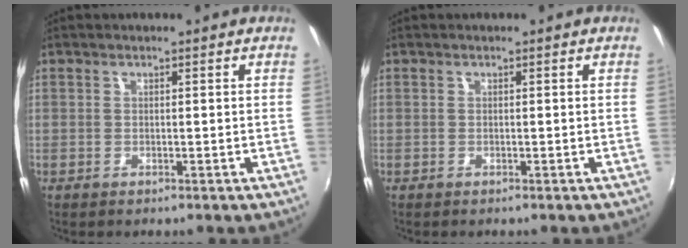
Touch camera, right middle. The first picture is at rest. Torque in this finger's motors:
{"motor_torque": [-0.30, 0.07, -0.04, 0.00]}